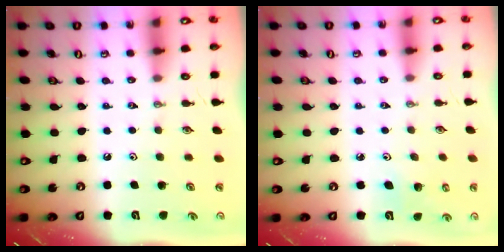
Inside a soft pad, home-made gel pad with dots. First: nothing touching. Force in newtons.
{"total": 5.0, "press": 4.7, "slide": 1.7}